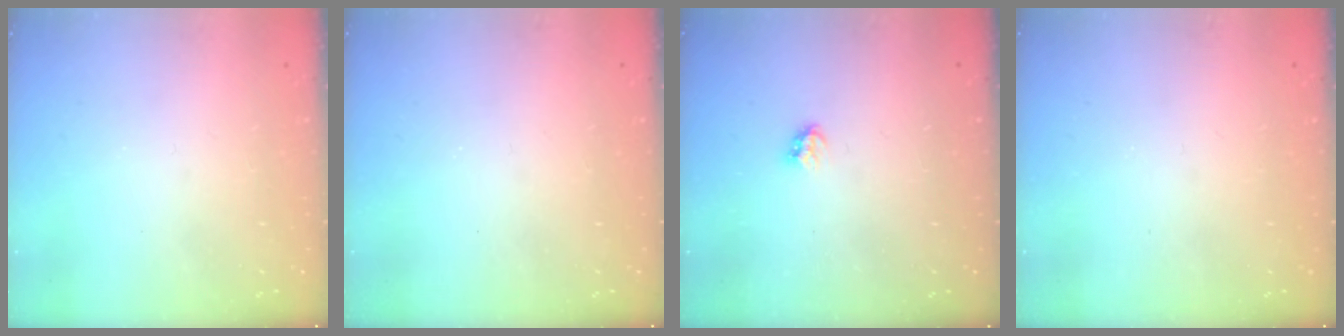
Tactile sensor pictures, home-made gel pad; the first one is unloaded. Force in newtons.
{"total": 0.0}
{"total": 2.8, "press": 2.8, "slide": 0.5}
{"total": 0.0}